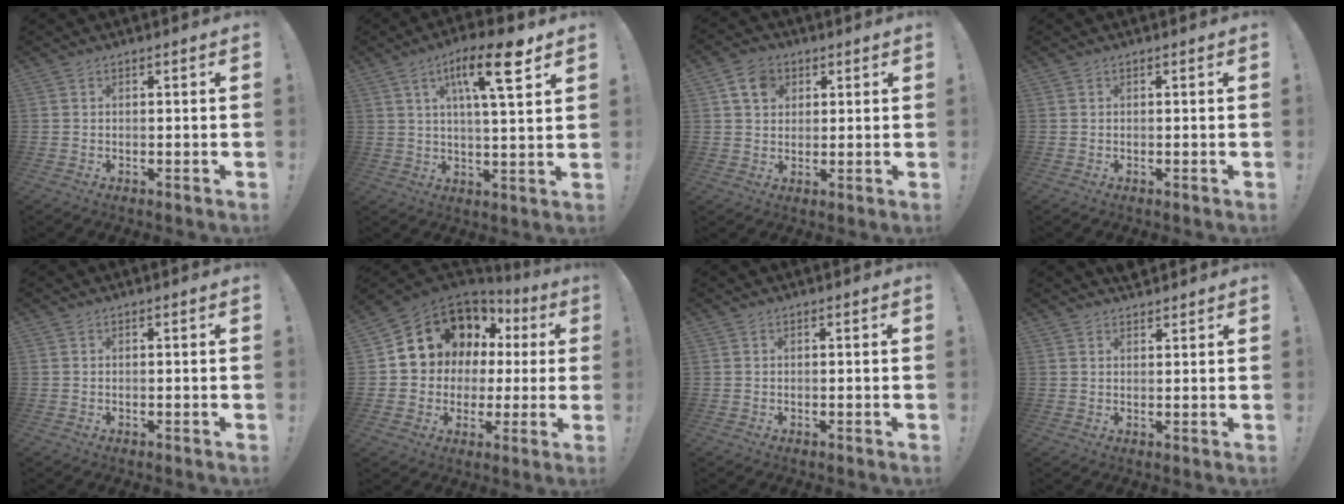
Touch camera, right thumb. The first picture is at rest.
{"total": 13.6, "force": [6.3, 3.4, 11.5], "torque": [-0.177, -0.020, 0.095]}
{"total": 7.5, "force": [3.4, 5.7, 3.5], "torque": [-0.052, -0.006, 0.065]}
{"total": 0.0}
{"total": 0.0}
{"total": 12.3, "force": [5.6, 10.1, 4.1], "torque": [-0.070, -0.041, 0.127]}
{"total": 0.0}
{"total": 2.3, "force": [2.1, 0.9, 0.3], "torque": [0.006, -0.013, 0.039]}